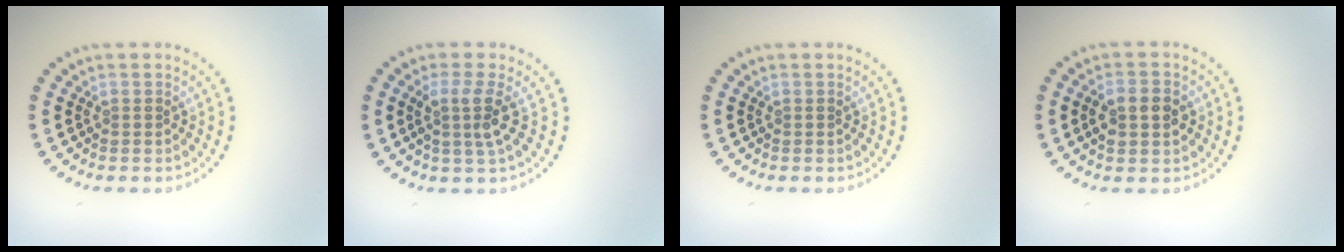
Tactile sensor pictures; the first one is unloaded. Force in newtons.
{"total": 2.7, "press": 2.0, "slide": 1.8}
{"total": 0.0}
{"total": 3.6, "press": 3.6, "slide": 0.1}